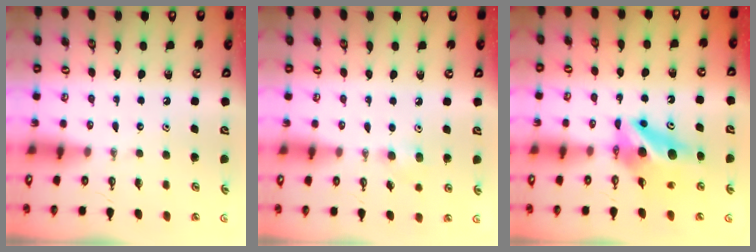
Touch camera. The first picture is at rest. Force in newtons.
{"total": 5.0, "press": 4.8, "slide": 1.4}
{"total": 11.0, "press": 10.9, "slide": 1.3}